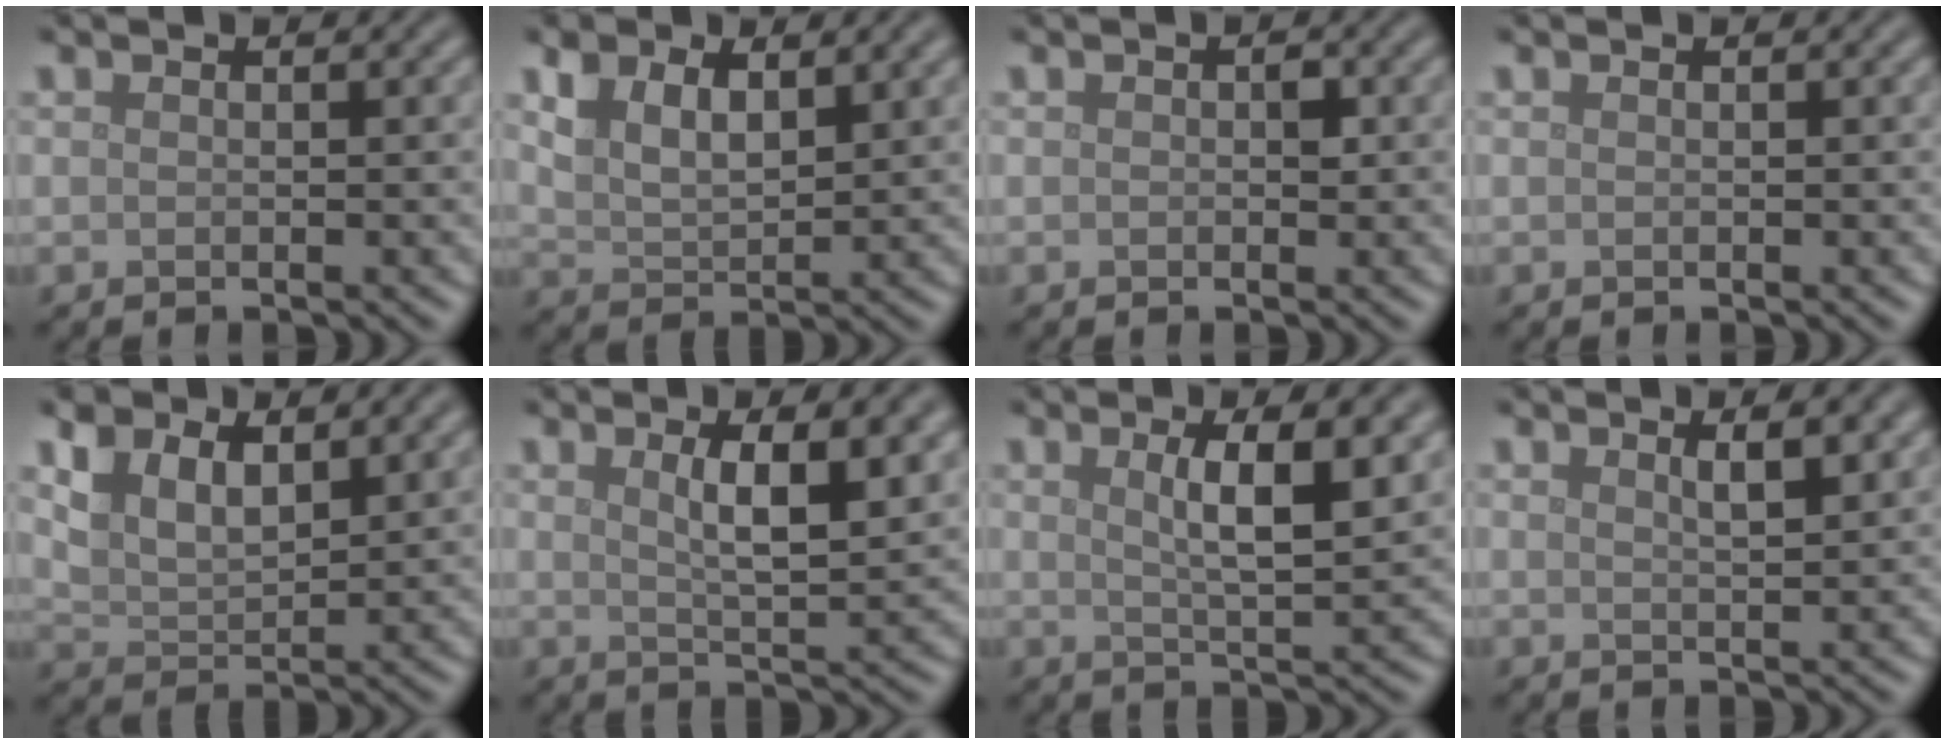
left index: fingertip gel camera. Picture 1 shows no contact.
{"total": 3.9, "force": [2.2, 1.9, 2.6], "torque": [-0.058, -0.004, 0.046]}
{"total": 1.0, "force": [0.1, 0.6, 0.8], "torque": [-0.007, -0.001, 0.001]}
{"total": 0.0}
{"total": 4.3, "force": [2.5, 2.2, 2.7], "torque": [-0.061, -0.006, 0.050]}
{"total": 5.4, "force": [1.9, 1.5, 4.8], "torque": [-0.070, 0.002, 0.030]}
{"total": 5.0, "force": [1.7, 1.3, 4.6], "torque": [-0.068, 0.000, 0.027]}
{"total": 2.2, "force": [1.2, 0.6, 1.7], "torque": [-0.016, 0.006, 0.018]}